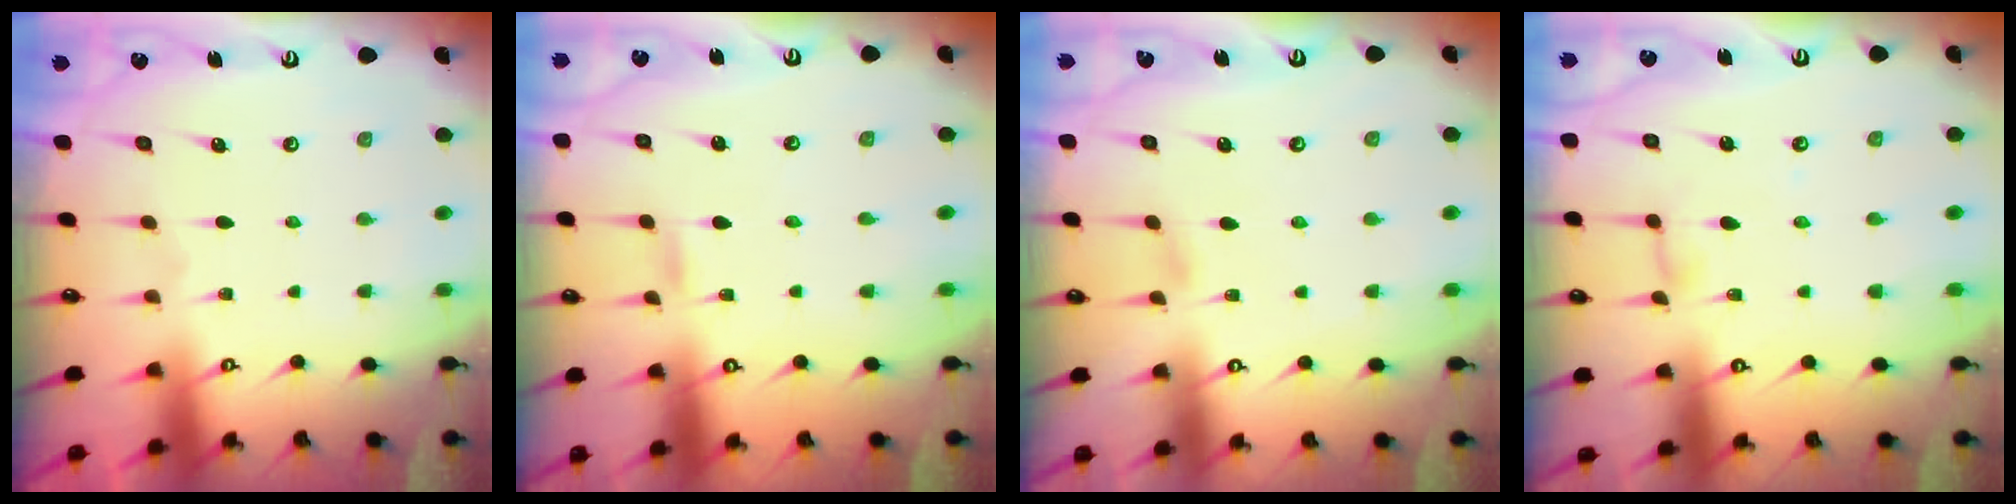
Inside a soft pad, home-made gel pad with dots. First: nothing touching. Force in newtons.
{"total": 1.7, "press": 1.7, "slide": 0.2}
{"total": 3.9, "press": 3.8, "slide": 0.3}
{"total": 3.5, "press": 3.5, "slide": 0.3}